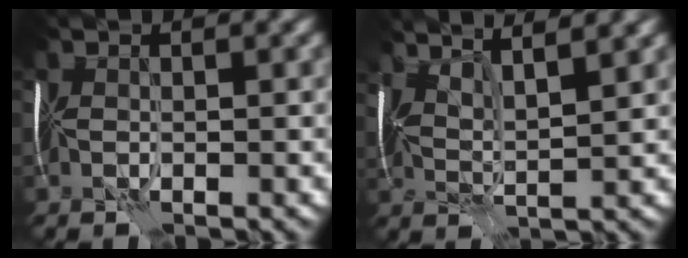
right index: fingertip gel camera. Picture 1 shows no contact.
{"total": 5.3, "force": [3.8, 1.2, 3.5], "torque": [-0.059, 0.013, 0.056]}